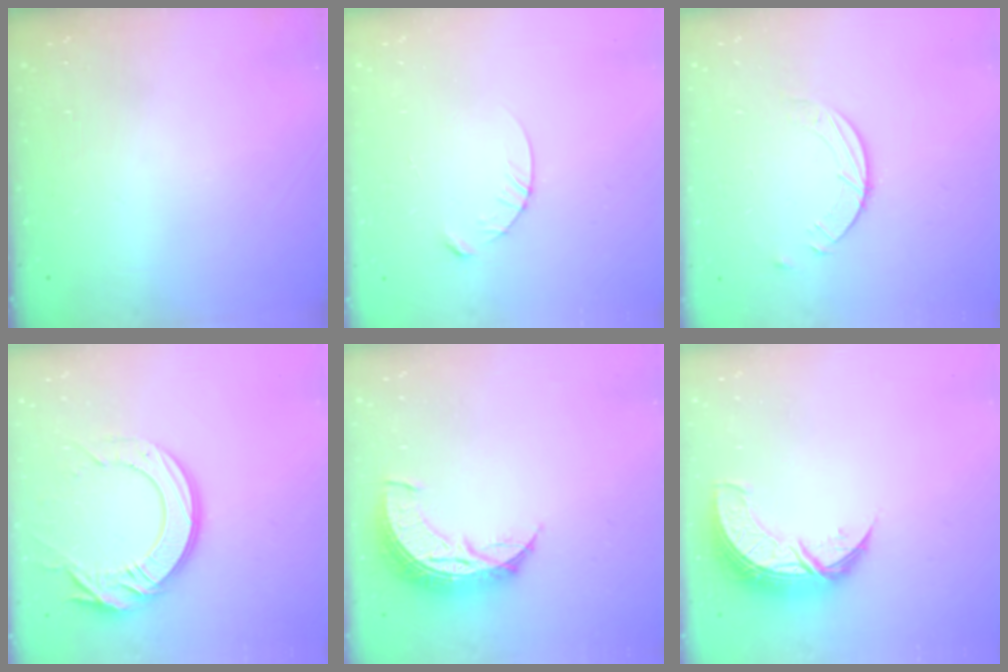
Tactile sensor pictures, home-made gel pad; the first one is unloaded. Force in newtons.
{"total": 4.6, "press": 4.5, "slide": 0.5}
{"total": 6.0, "press": 6.0, "slide": 0.6}
{"total": 16.4, "press": 16.4, "slide": 1.2}
{"total": 8.6, "press": 8.6, "slide": 0.8}
{"total": 10.3, "press": 10.3, "slide": 0.7}